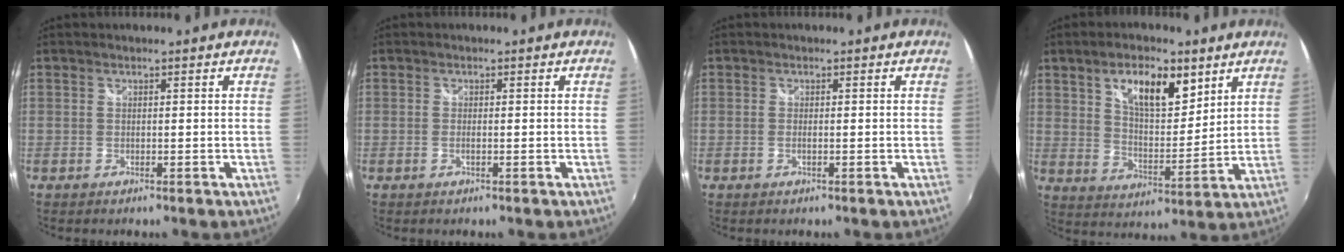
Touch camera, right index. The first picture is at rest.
{"total": 1.2, "force": [-0.3, 0.1, 1.2], "torque": [-0.024, -0.001, -0.006]}
{"total": 1.1, "force": [-0.2, 0.1, 1.1], "torque": [-0.021, -0.001, -0.005]}
{"total": 11.2, "force": [6.2, 4.7, 8.1], "torque": [-0.129, 0.004, 0.108]}